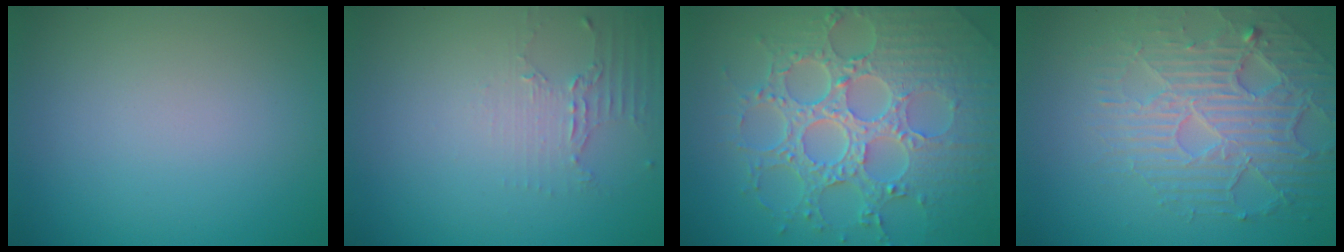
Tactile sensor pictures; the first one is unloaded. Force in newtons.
{"total": 2.0, "press": 1.5, "slide": 1.4}
{"total": 8.5, "press": 6.2, "slide": 5.9}
{"total": 5.8, "press": 4.6, "slide": 3.5}